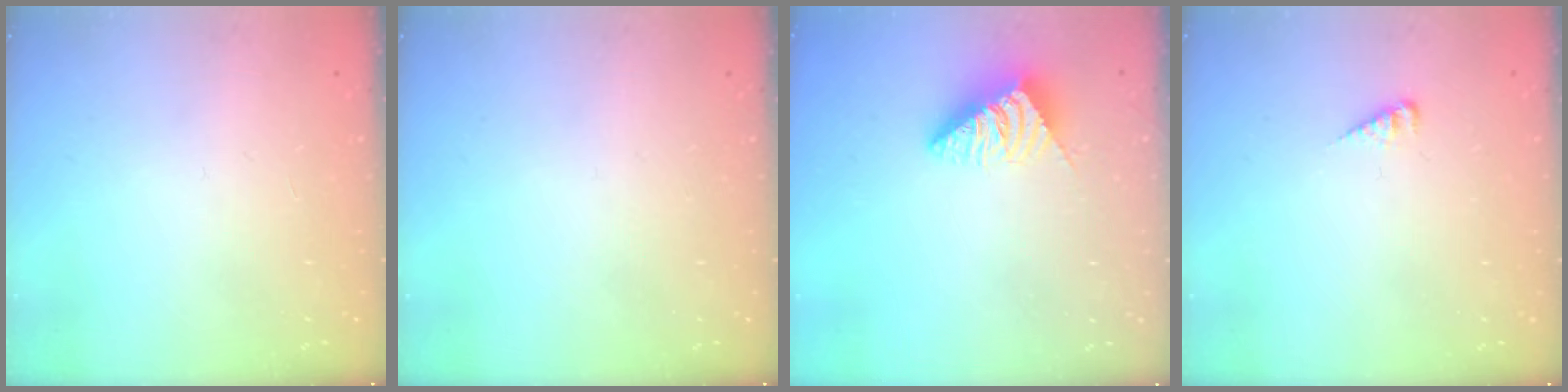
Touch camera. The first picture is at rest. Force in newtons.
{"total": 0.0}
{"total": 3.9, "press": 3.9, "slide": 0.7}
{"total": 3.4, "press": 3.4, "slide": 0.4}